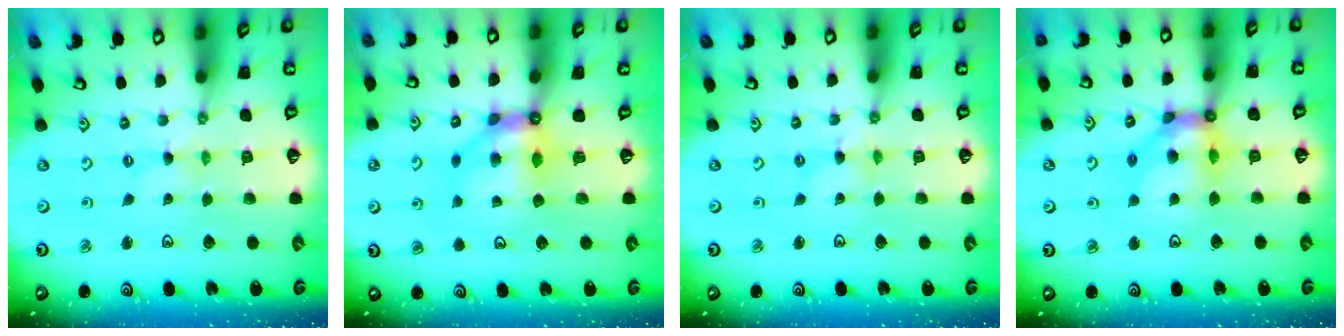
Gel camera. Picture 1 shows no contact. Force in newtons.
{"total": 7.8, "press": 7.8, "slide": 0.9}
{"total": 1.1, "press": 1.1, "slide": 0.1}
{"total": 12.0, "press": 11.9, "slide": 1.6}